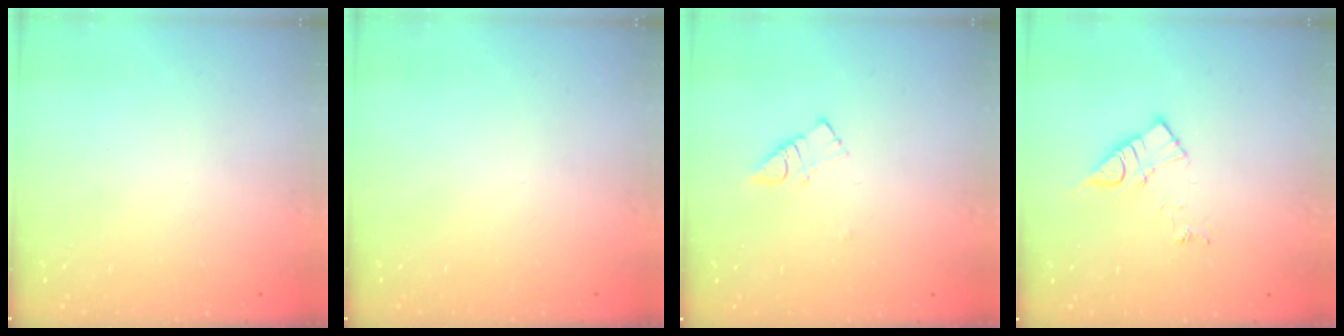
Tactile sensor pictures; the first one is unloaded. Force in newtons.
{"total": 0.0}
{"total": 4.8, "press": 4.7, "slide": 0.8}
{"total": 9.4, "press": 9.4, "slide": 0.5}